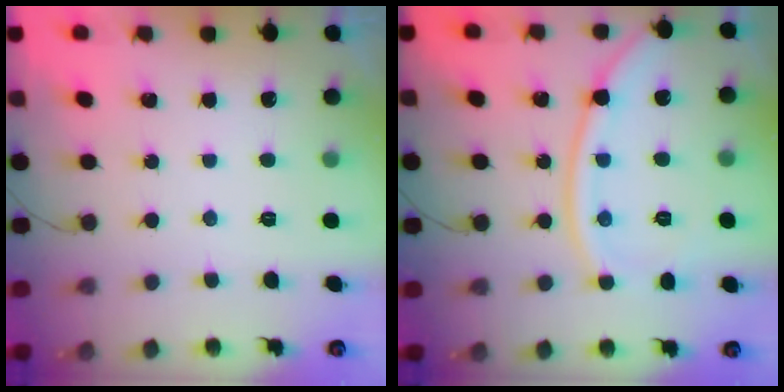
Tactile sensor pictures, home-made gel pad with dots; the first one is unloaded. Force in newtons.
{"total": 12.3, "press": 12.3, "slide": 1.0}